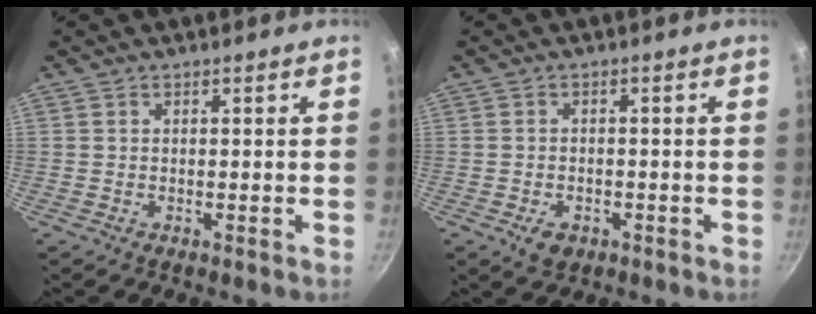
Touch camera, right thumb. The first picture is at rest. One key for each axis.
{"total": 3.7, "fx": -1.7, "fy": 2.6, "fz": 2.1, "tx": -0.032, "ty": 0.011, "tz": -0.019}